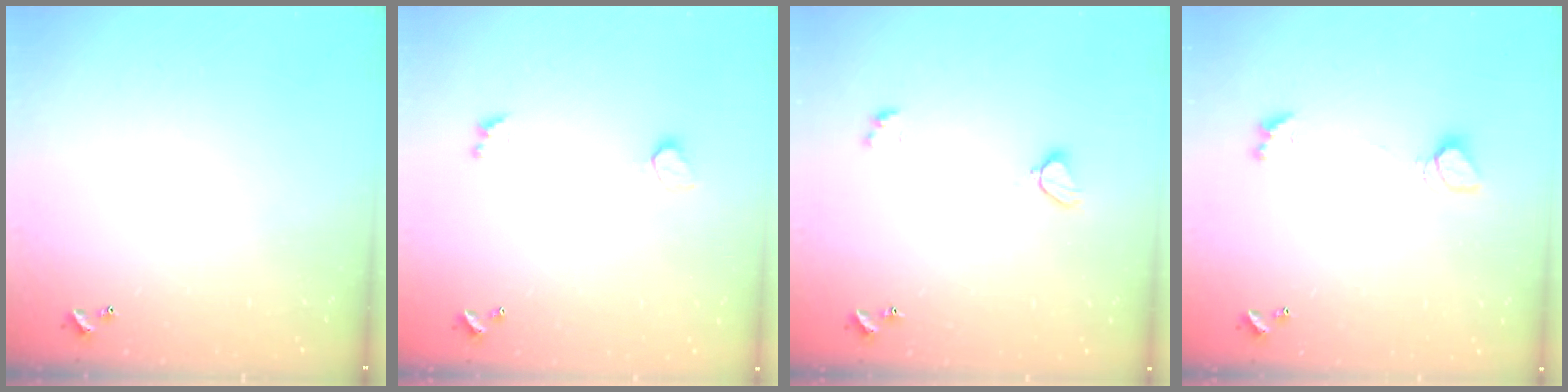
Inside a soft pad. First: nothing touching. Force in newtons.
{"total": 0.9, "press": 0.8, "slide": 0.4}
{"total": 2.1, "press": 2.0, "slide": 0.5}
{"total": 2.0, "press": 1.9, "slide": 0.5}